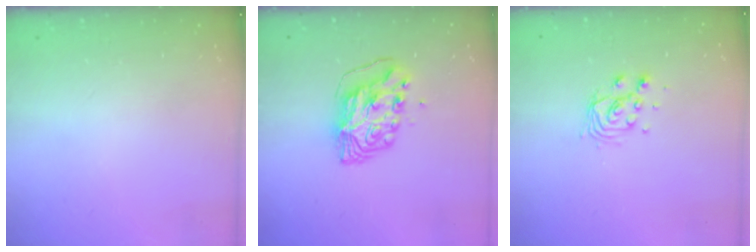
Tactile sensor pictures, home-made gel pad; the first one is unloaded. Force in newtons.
{"total": 8.6, "press": 8.5, "slide": 1.1}
{"total": 7.6, "press": 7.6, "slide": 0.5}